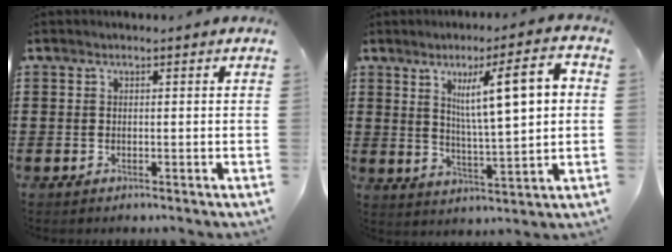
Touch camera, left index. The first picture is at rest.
{"total": 10.3, "force": [3.5, 1.7, 9.6], "torque": [-0.165, -0.008, 0.047]}